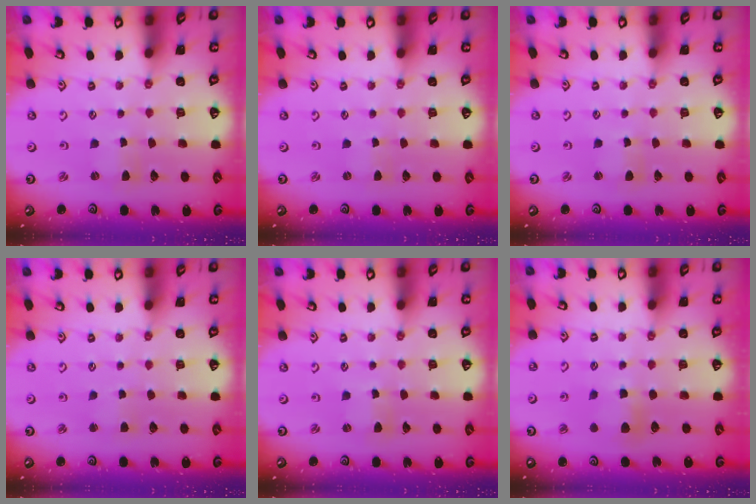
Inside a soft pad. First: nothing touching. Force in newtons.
{"total": 0.0}
{"total": 1.7, "press": 1.7, "slide": 0.4}
{"total": 3.0, "press": 3.0, "slide": 0.3}
{"total": 2.5, "press": 2.5, "slide": 0.2}
{"total": 7.6, "press": 7.6, "slide": 0.6}